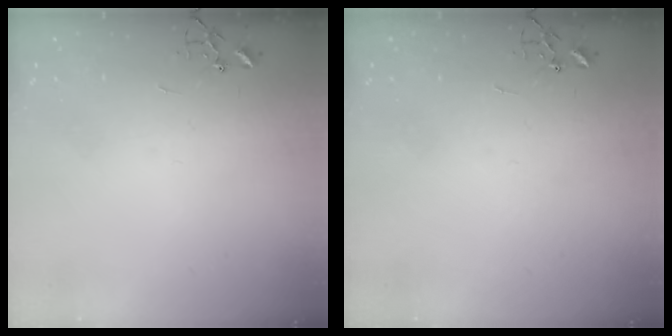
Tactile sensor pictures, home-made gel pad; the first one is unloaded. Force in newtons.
{"total": 0.0}